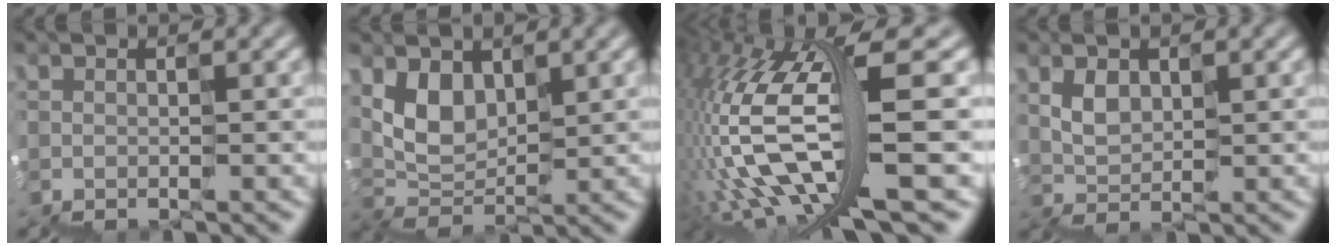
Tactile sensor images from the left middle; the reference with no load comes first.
{"total": 3.0, "force": [2.0, 2.0, 0.9], "torque": [-0.025, 0.000, 0.040]}
{"total": 11.7, "force": [-1.8, 3.5, 11.1], "torque": [-0.252, 0.009, -0.022]}
{"total": 1.7, "force": [1.1, 1.2, 0.3], "torque": [-0.014, 0.010, 0.022]}